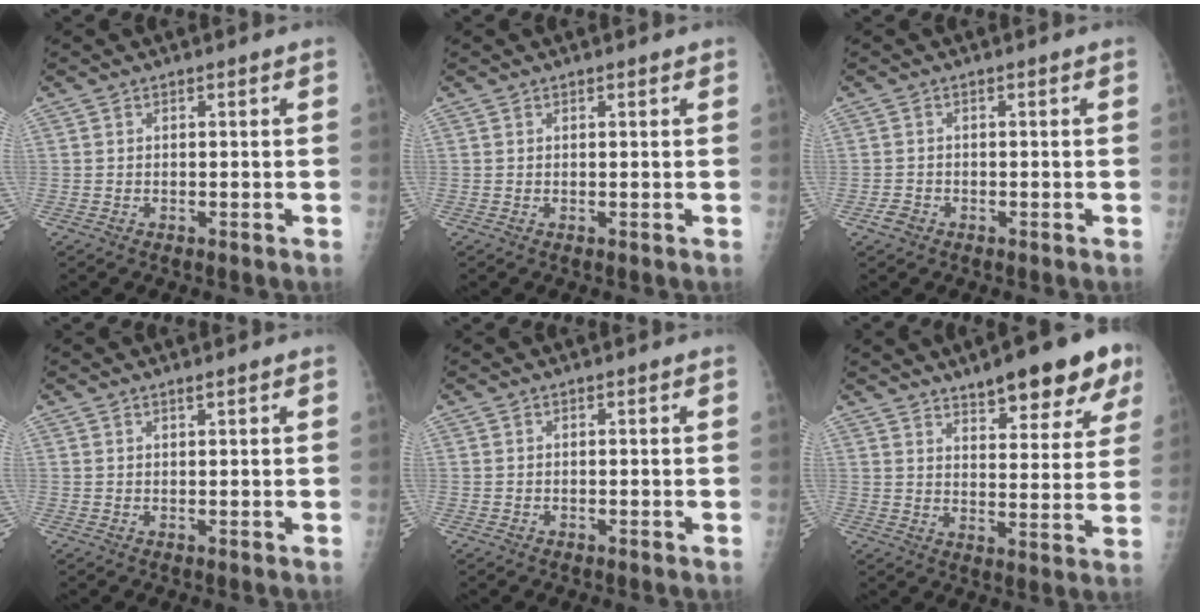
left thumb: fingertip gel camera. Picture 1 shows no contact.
{"total": 0.5, "force": [0.4, 0.2, 0.4], "torque": [-0.006, 0.000, 0.004]}
{"total": 1.6, "force": [-0.9, 1.2, 0.5], "torque": [-0.008, 0.004, -0.018]}
{"total": 0.7, "force": [0.5, 0.0, 0.5], "torque": [-0.010, -0.003, 0.012]}
{"total": 0.0}
{"total": 15.6, "force": [10.3, 4.8, 10.8], "torque": [-0.115, -0.042, 0.144]}